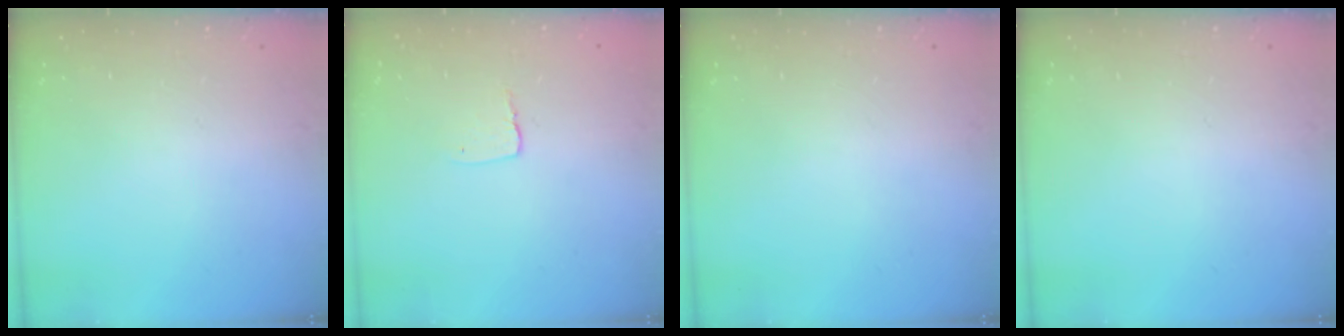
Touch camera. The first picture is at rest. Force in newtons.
{"total": 3.6, "press": 3.6, "slide": 0.3}
{"total": 0.0}
{"total": 0.0}